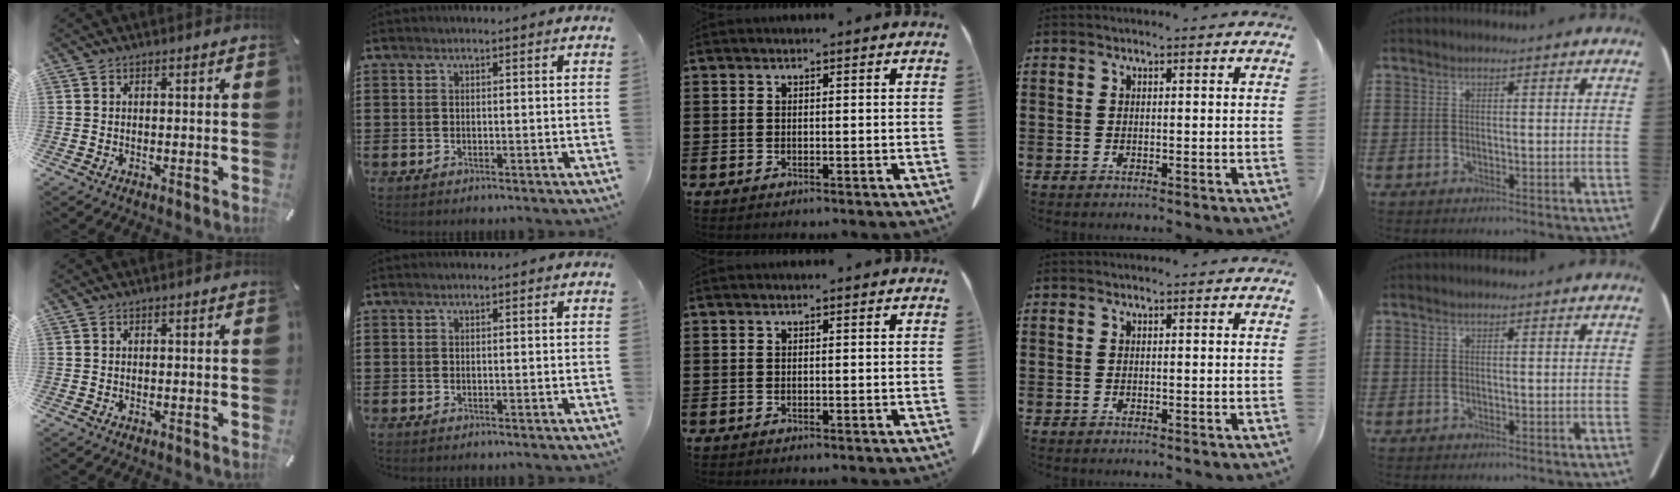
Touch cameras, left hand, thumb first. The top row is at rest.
{}